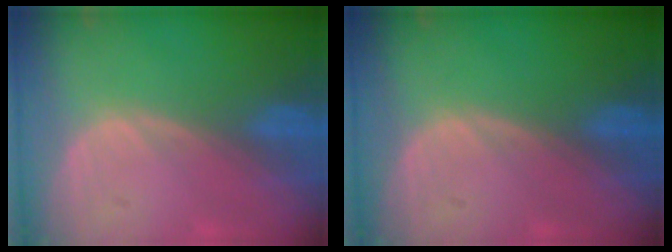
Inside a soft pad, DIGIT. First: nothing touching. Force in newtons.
{"total": 0.0}